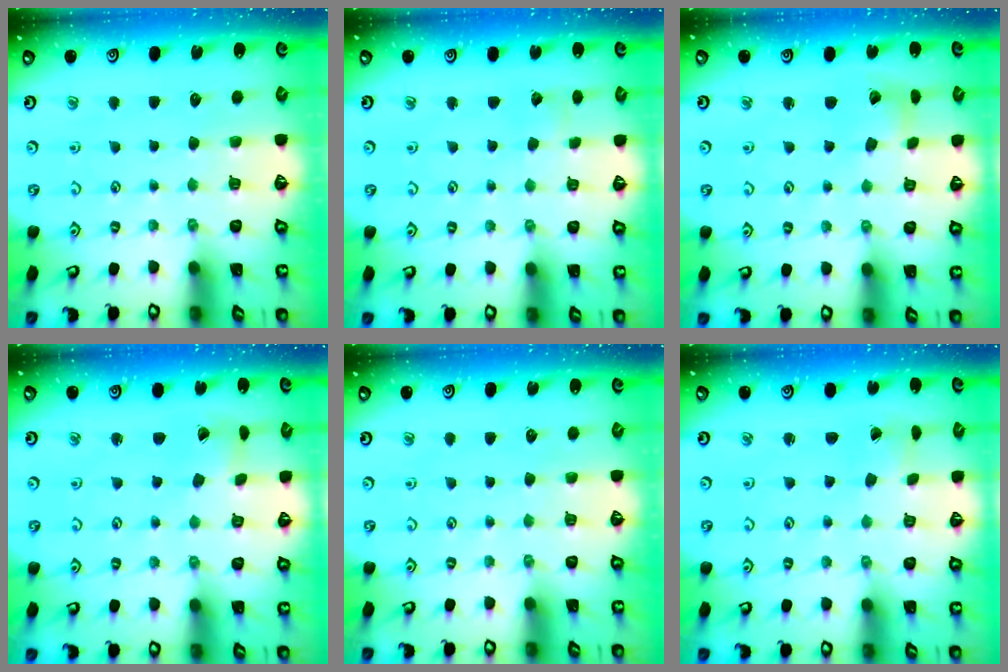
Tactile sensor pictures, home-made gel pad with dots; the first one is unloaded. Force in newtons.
{"total": 1.7, "press": 1.7, "slide": 0.1}
{"total": 6.1, "press": 6.0, "slide": 0.9}
{"total": 2.7, "press": 2.7, "slide": 0.4}
{"total": 0.0}
{"total": 1.5, "press": 1.5, "slide": 0.1}